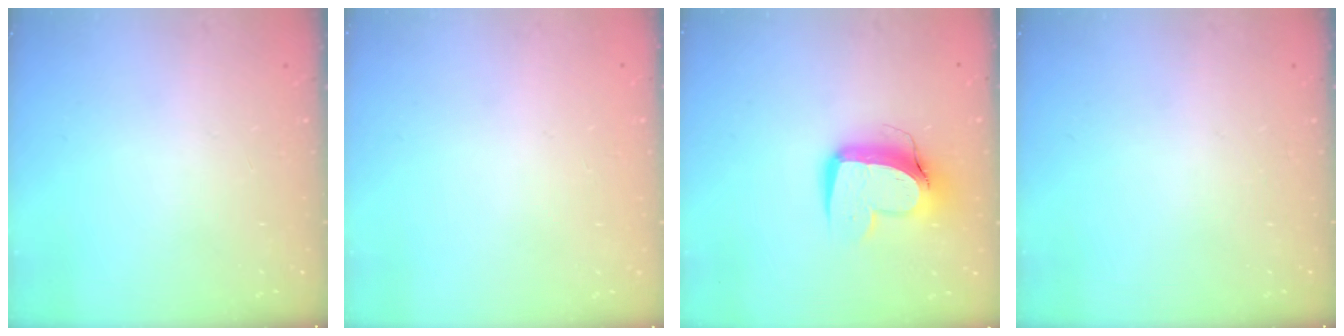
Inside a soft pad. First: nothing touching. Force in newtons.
{"total": 0.0}
{"total": 12.3, "press": 12.2, "slide": 1.3}
{"total": 0.0}